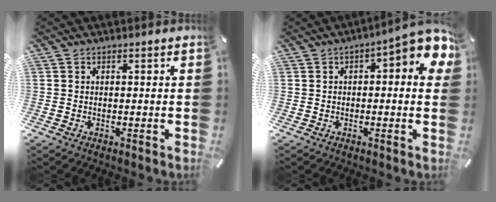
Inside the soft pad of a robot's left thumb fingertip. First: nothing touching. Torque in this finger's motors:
{"motor_torque": [0.22, 0.57, 0.55, 0.44, 0.10]}